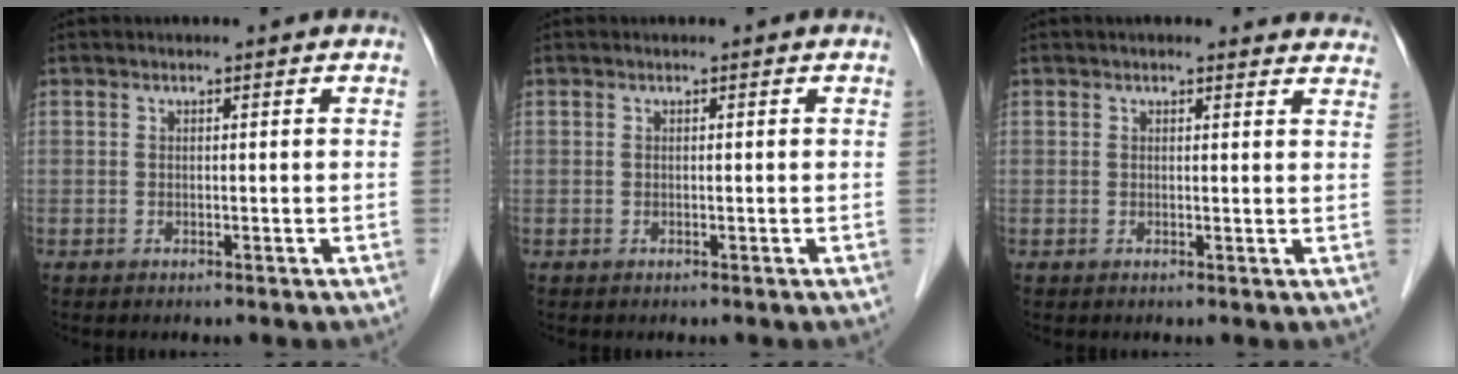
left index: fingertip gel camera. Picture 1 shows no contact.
{"total": 0.0}
{"total": 9.2, "force": [8.6, 2.1, 2.5], "torque": [-0.003, 0.008, 0.071]}